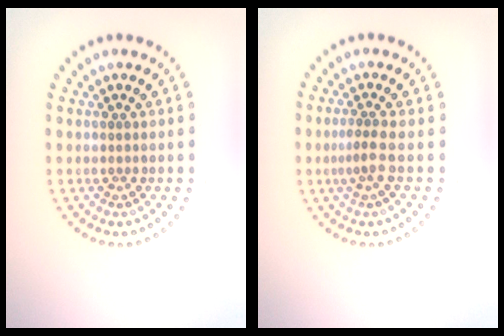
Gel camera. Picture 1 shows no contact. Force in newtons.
{"total": 1.9, "press": 1.2, "slide": 1.5}